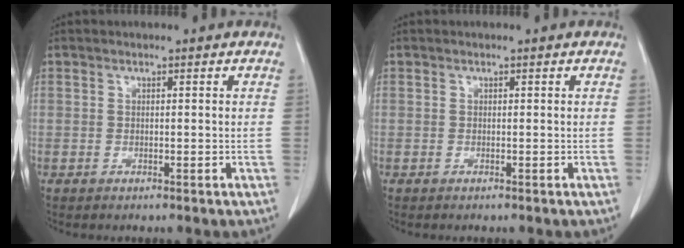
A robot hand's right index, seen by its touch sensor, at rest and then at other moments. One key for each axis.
{"total": 0.0}